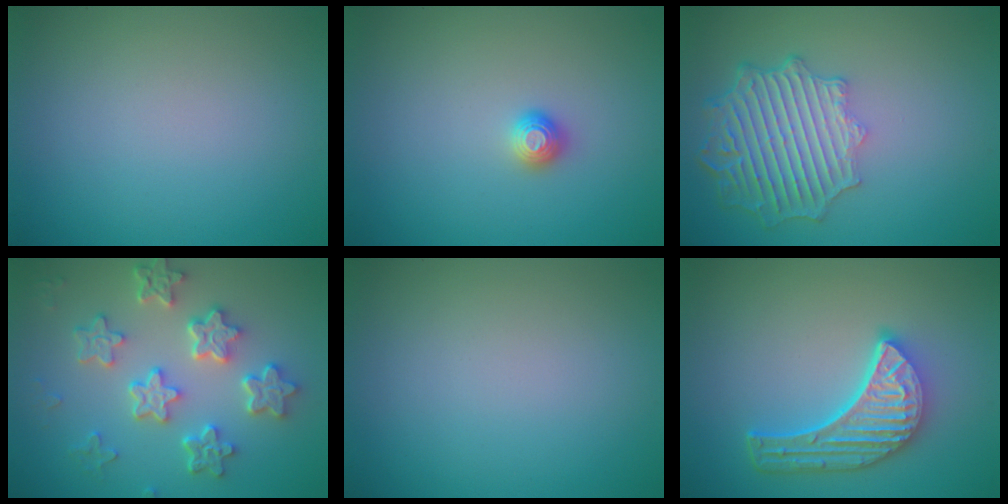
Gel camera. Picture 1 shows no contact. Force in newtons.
{"total": 1.0, "press": 1.0, "slide": 0.1}
{"total": 6.9, "press": 5.4, "slide": 4.3}
{"total": 5.9, "press": 4.7, "slide": 3.6}
{"total": 0.0}
{"total": 5.8, "press": 4.5, "slide": 3.7}